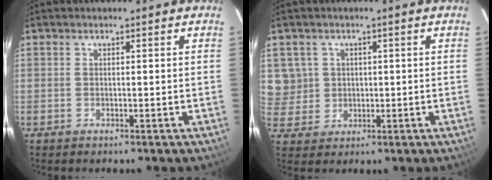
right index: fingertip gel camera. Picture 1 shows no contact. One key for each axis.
{"total": 5.6, "fx": 1.3, "fy": 5.4, "fz": 0.6, "tx": -0.003, "ty": 0.013, "tz": 0.034}